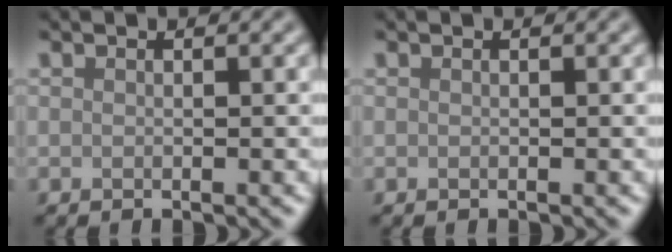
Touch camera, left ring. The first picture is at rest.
{"total": 0.0}